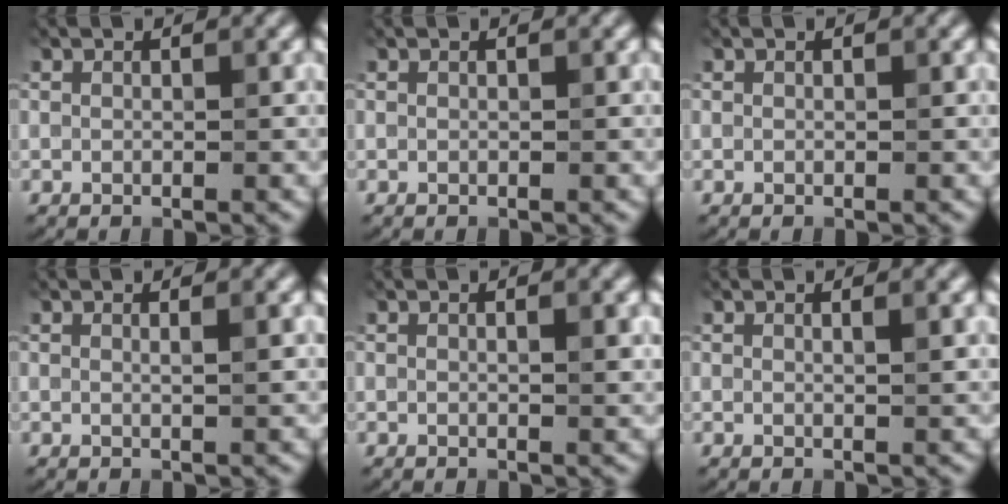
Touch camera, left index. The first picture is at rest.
{"total": 0.0}
{"total": 0.0}
{"total": 0.8, "force": [0.3, -0.1, 0.7], "torque": [-0.013, 0.004, 0.005]}
{"total": 1.3, "force": [0.5, 0.2, 1.2], "torque": [-0.021, 0.002, 0.008]}
{"total": 1.0, "force": [0.5, -0.1, 0.9], "torque": [-0.018, 0.003, 0.009]}